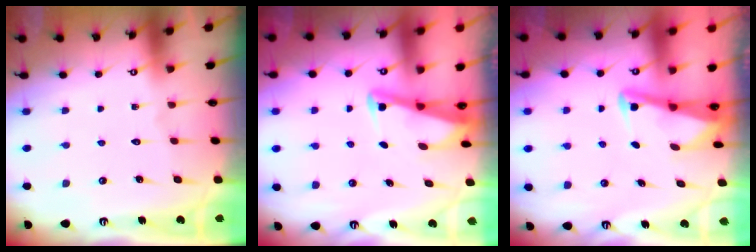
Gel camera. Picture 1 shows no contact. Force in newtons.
{"total": 2.8, "press": 2.8, "slide": 0.3}
{"total": 2.9, "press": 2.8, "slide": 0.4}